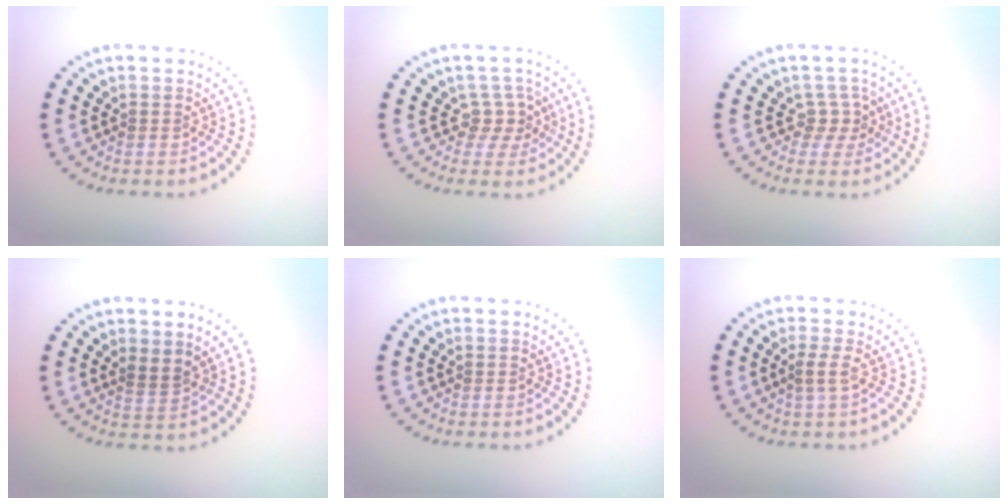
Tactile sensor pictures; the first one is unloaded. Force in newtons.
{"total": 2.1, "press": 1.5, "slide": 1.4}
{"total": 2.1, "press": 1.5, "slide": 1.4}
{"total": 1.8, "press": 1.4, "slide": 1.1}
{"total": 0.0}
{"total": 1.4, "press": 1.0, "slide": 1.0}